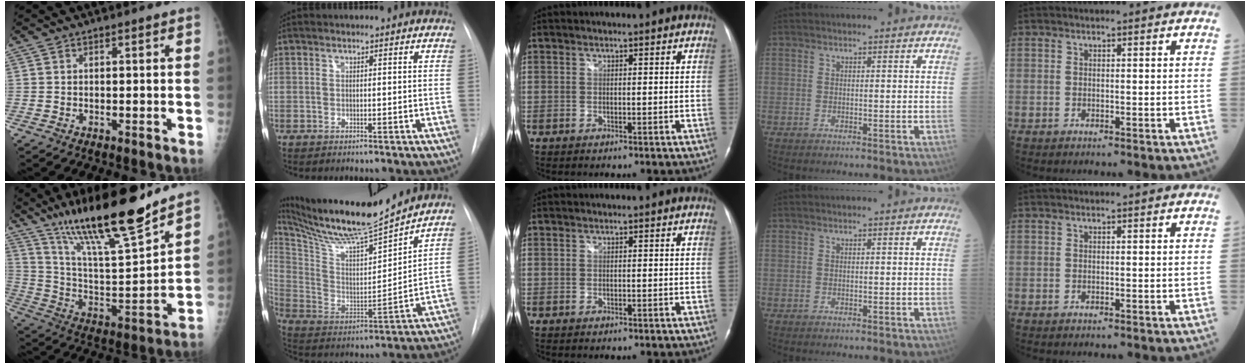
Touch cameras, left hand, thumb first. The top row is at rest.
{"thumb": {"total": 22.3, "force": [16.8, 2.9, 14.5], "torque": [-0.229, -0.076, 0.297]}, "index": {"total": 19.7, "force": [18.0, 0.7, 8.0], "torque": [-0.161, -0.020, 0.308]}}